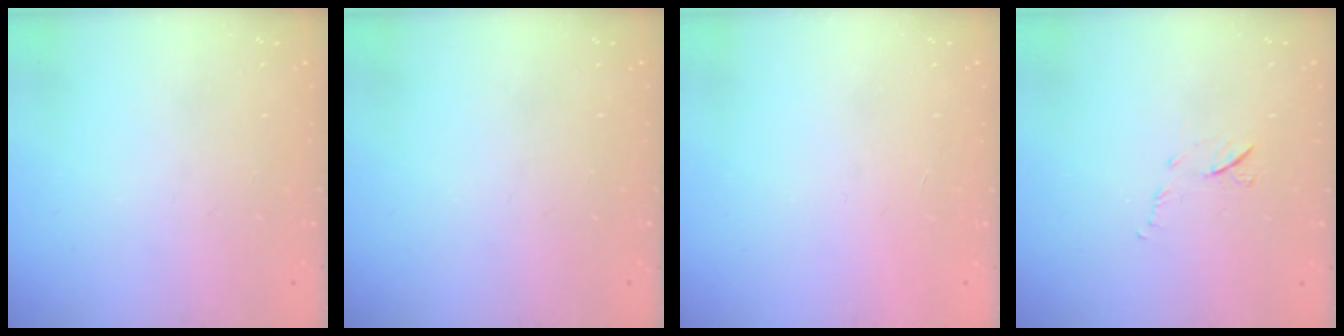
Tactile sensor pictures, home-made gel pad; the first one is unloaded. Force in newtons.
{"total": 0.0}
{"total": 1.7, "press": 1.7, "slide": 0.1}
{"total": 7.0, "press": 7.0, "slide": 0.7}